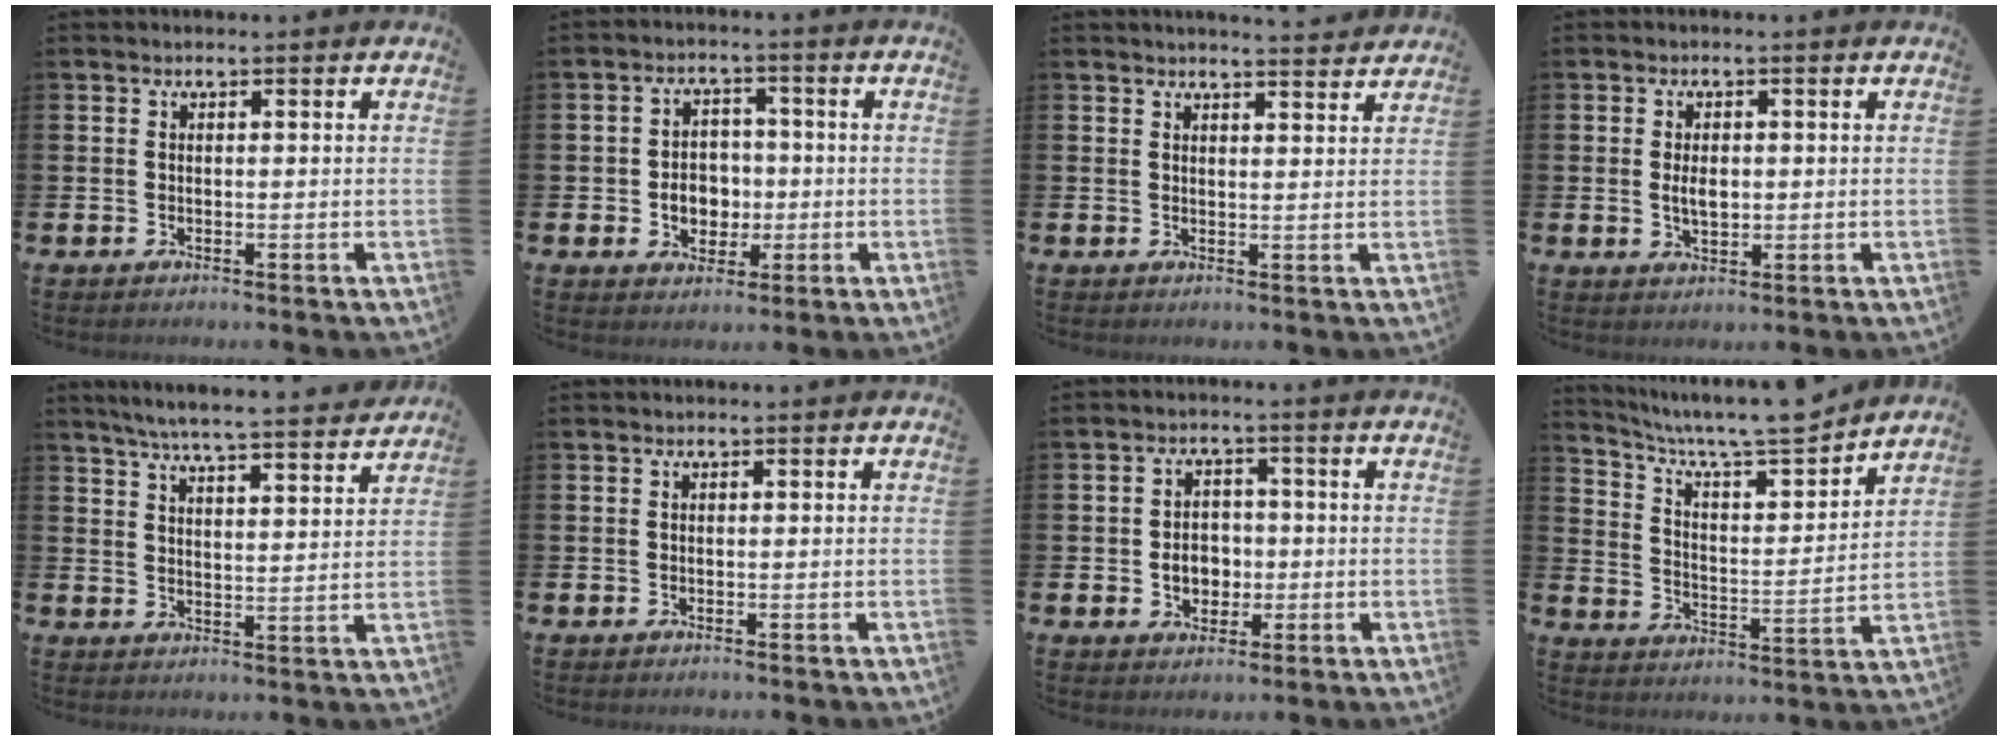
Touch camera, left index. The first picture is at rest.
{"total": 4.5, "force": [-0.7, 3.9, 2.1], "torque": [-0.031, 0.004, -0.021]}
{"total": 2.8, "force": [2.8, -0.2, 0.0], "torque": [0.006, -0.021, 0.049]}
{"total": 2.9, "force": [0.2, 1.7, 2.4], "torque": [-0.027, -0.001, -0.002]}
{"total": 6.4, "force": [6.1, -0.1, 1.8], "torque": [-0.047, -0.042, 0.105]}
{"total": 0.0}
{"total": 4.0, "force": [-0.6, 3.4, 2.1], "torque": [-0.029, 0.001, -0.020]}
{"total": 8.9, "force": [8.2, 1.1, 3.3], "torque": [-0.084, -0.065, 0.138]}